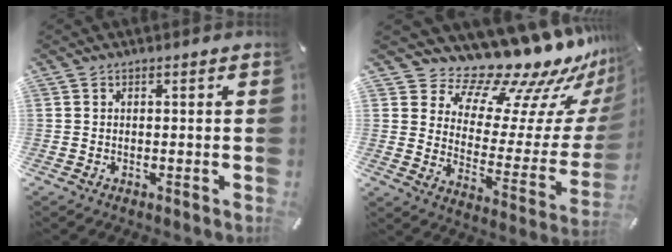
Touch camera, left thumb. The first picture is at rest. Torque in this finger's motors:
{"motor_torque": [1.27, -0.89, 0.01, -0.20, -0.02]}